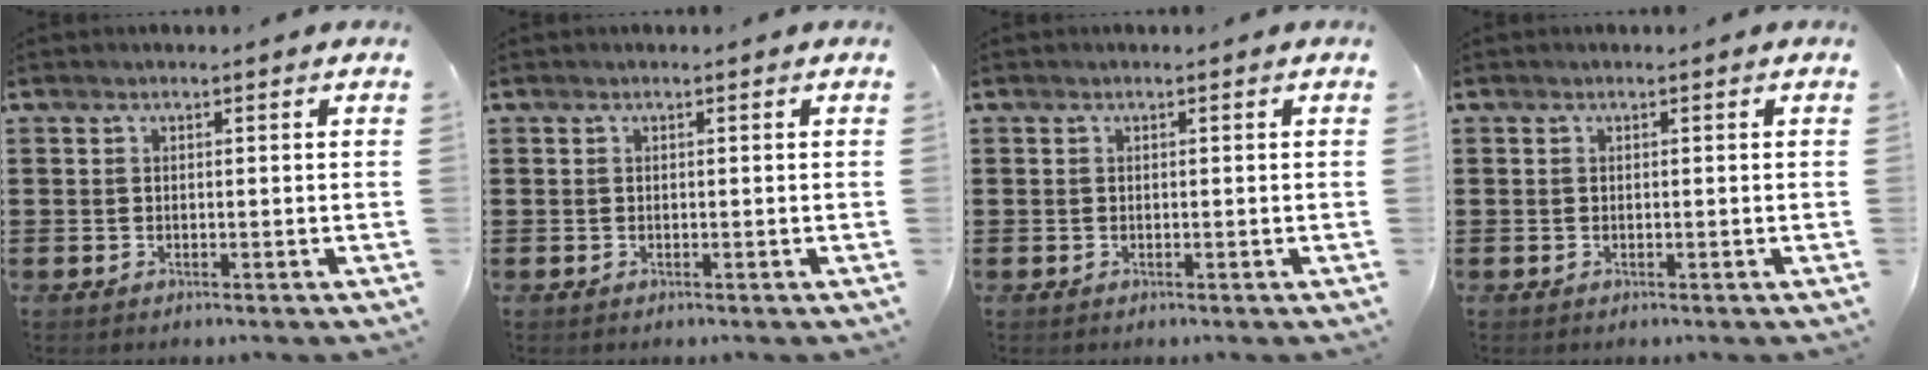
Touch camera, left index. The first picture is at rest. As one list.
[{"total": 0.0}, {"total": 0.0}, {"total": 0.0}]